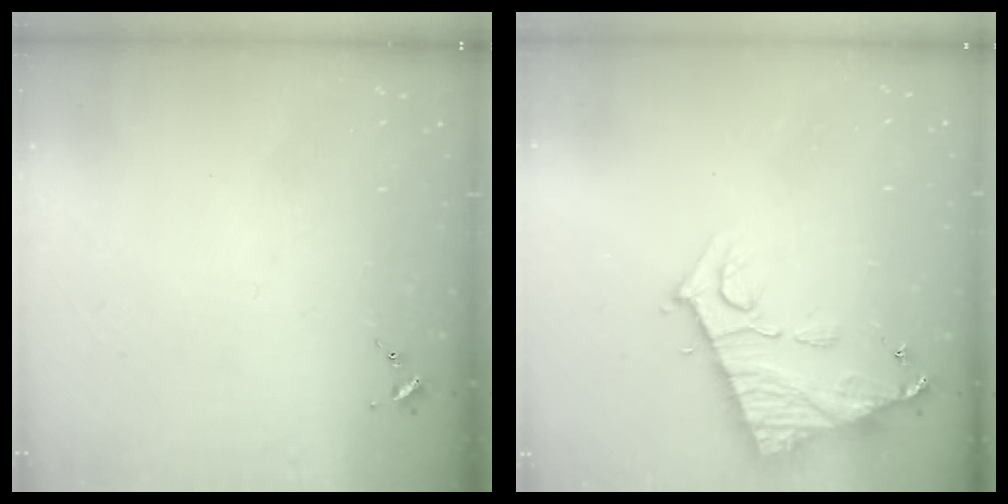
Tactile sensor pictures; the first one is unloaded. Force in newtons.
{"total": 11.7, "press": 11.6, "slide": 0.8}